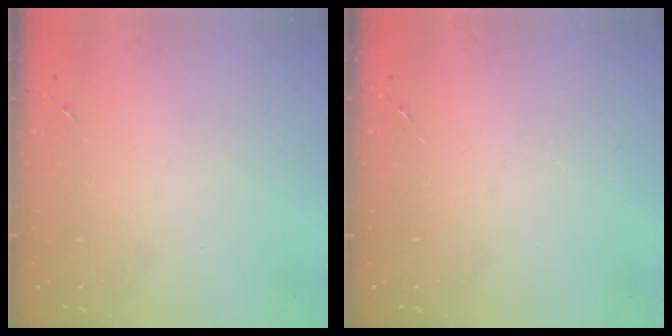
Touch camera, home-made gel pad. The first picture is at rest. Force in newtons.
{"total": 0.0}